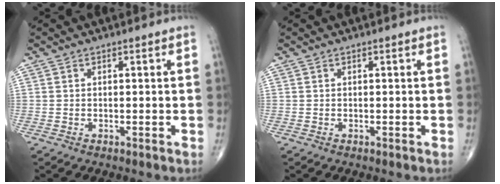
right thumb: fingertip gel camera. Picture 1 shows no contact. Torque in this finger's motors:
{"motor_torque": [-0.12, 0.12, 0.00, 0.00, 0.00]}